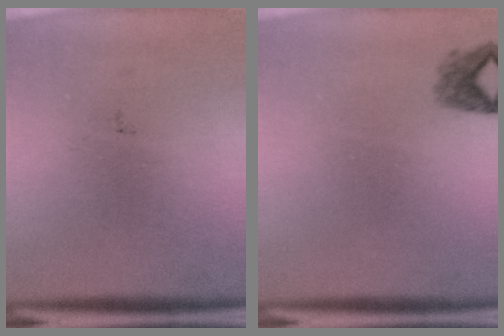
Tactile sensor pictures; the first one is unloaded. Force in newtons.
{"total": 1.4}